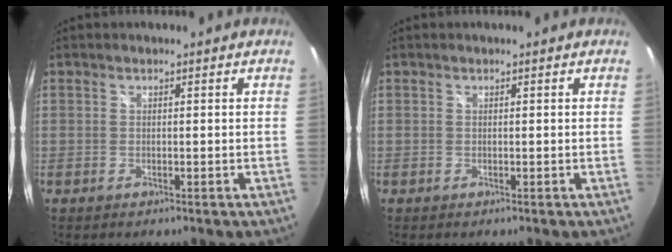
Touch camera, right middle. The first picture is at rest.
{"total": 0.0}